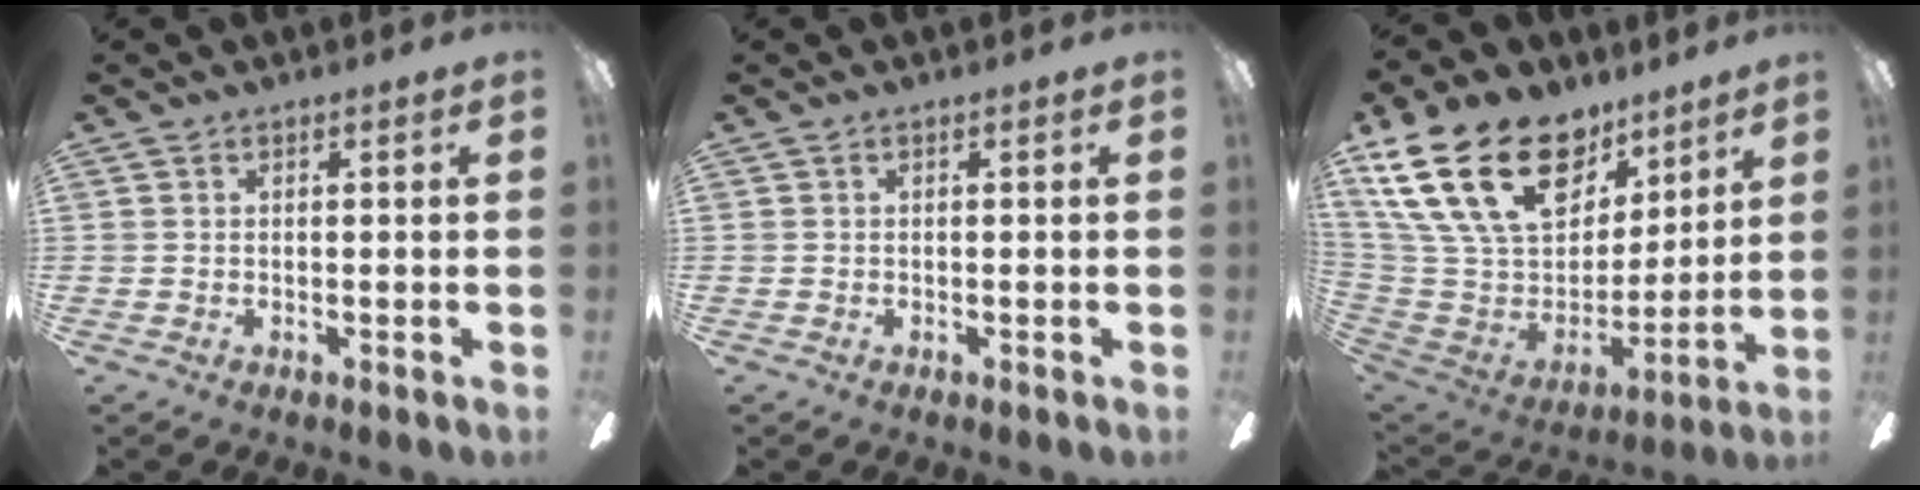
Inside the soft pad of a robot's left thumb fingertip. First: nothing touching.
{"total": 0.0}
{"total": 28.3, "force": [14.4, 17.4, 17.0], "torque": [-0.321, -0.061, 0.279]}